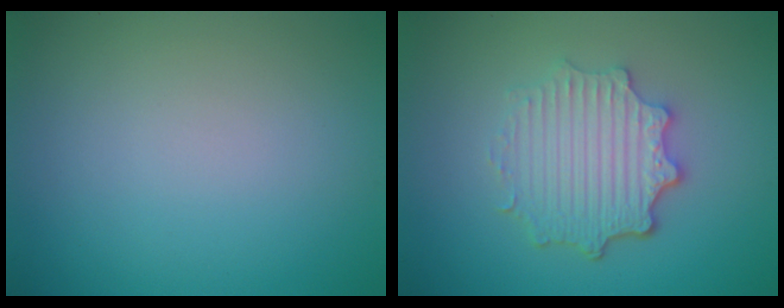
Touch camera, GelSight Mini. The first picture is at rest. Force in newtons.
{"total": 4.8, "press": 3.8, "slide": 3.1}